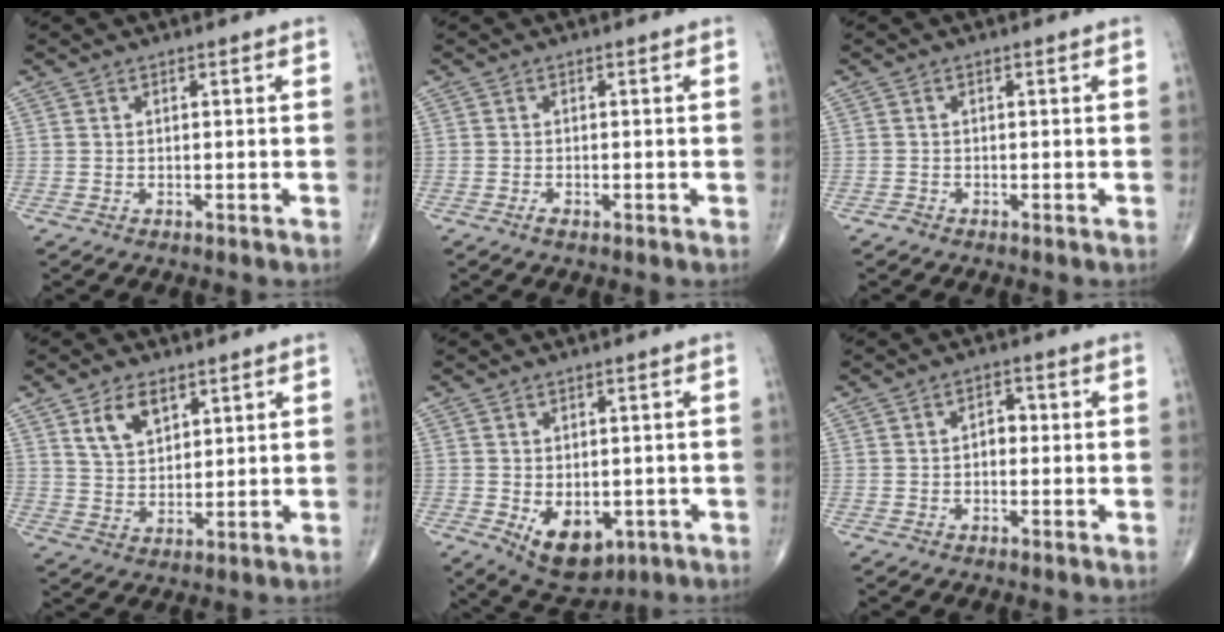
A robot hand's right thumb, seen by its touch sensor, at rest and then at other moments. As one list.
[{"total": 1.1, "force": [-0.6, 0.5, 0.7], "torque": [-0.018, -0.002, -0.015]}, {"total": 0.7, "force": [-0.6, 0.4, 0.0], "torque": [-0.003, 0.000, -0.017]}, {"total": 7.2, "force": [3.8, 4.2, 4.4], "torque": [-0.063, -0.023, 0.076]}, {"total": 9.5, "force": [-2.9, 6.0, 6.8], "torque": [-0.078, -0.005, -0.027]}, {"total": 3.0, "force": [-0.1, 2.0, 2.2], "torque": [-0.024, 0.013, -0.006]}]